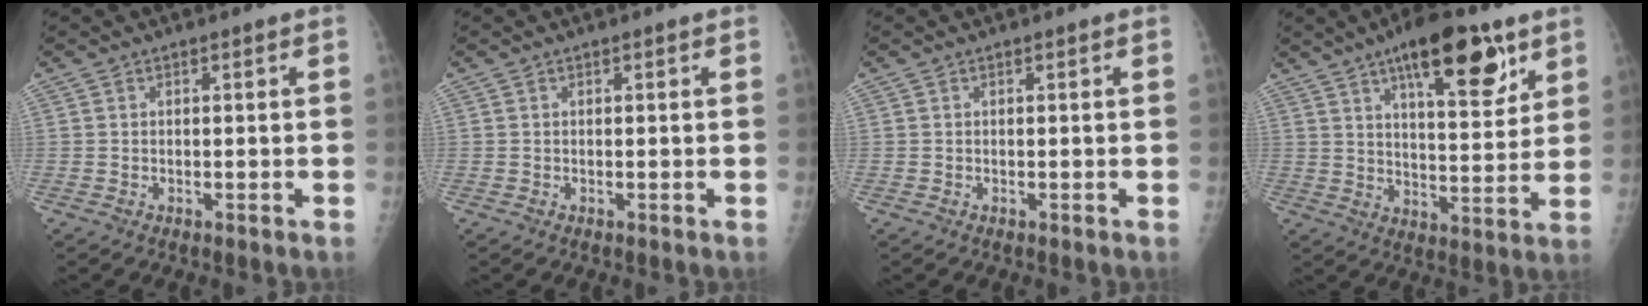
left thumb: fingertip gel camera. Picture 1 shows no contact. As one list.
[{"total": 0.0}, {"total": 0.0}, {"total": 16.5, "force": [9.3, 5.9, 12.3], "torque": [-0.149, -0.042, 0.143]}]